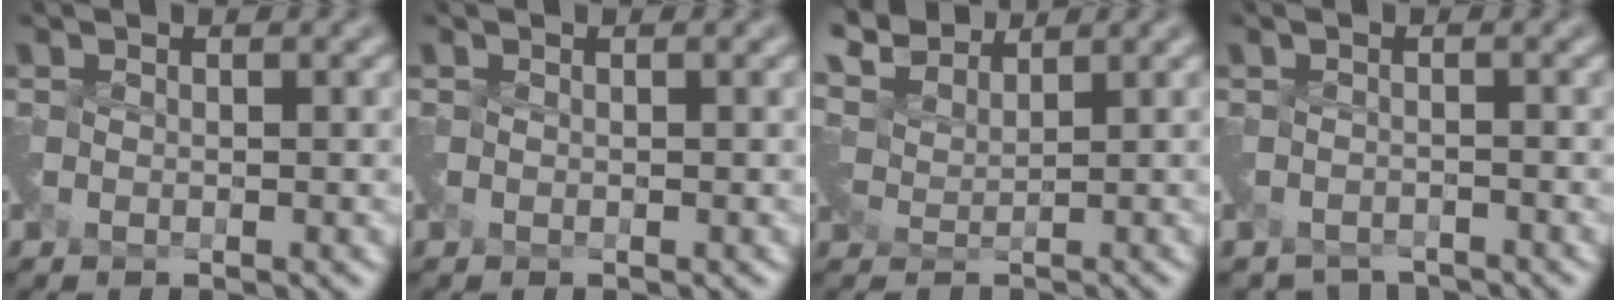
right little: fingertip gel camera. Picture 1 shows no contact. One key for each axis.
{"total": 0.0}
{"total": 5.4, "fx": 5.3, "fy": 0.6, "fz": 0.7, "tx": -0.026, "ty": 0.012, "tz": 0.082}
{"total": 2.7, "fx": -2.5, "fy": 1.0, "fz": 0.1, "tx": 0.001, "ty": -0.019, "tz": -0.045}